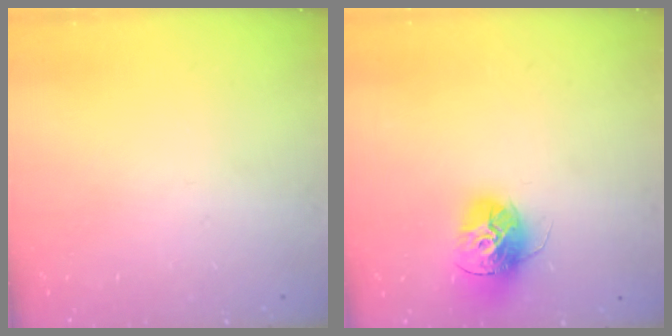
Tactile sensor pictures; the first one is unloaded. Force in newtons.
{"total": 14.4, "press": 14.4, "slide": 1.3}